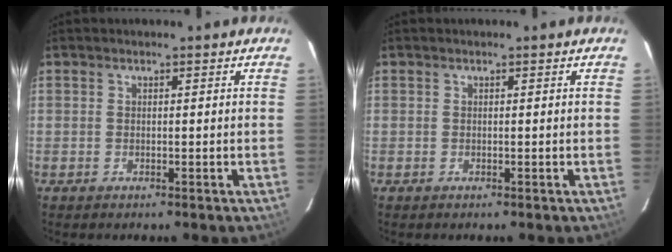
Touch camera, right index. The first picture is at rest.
{"total": 0.0}